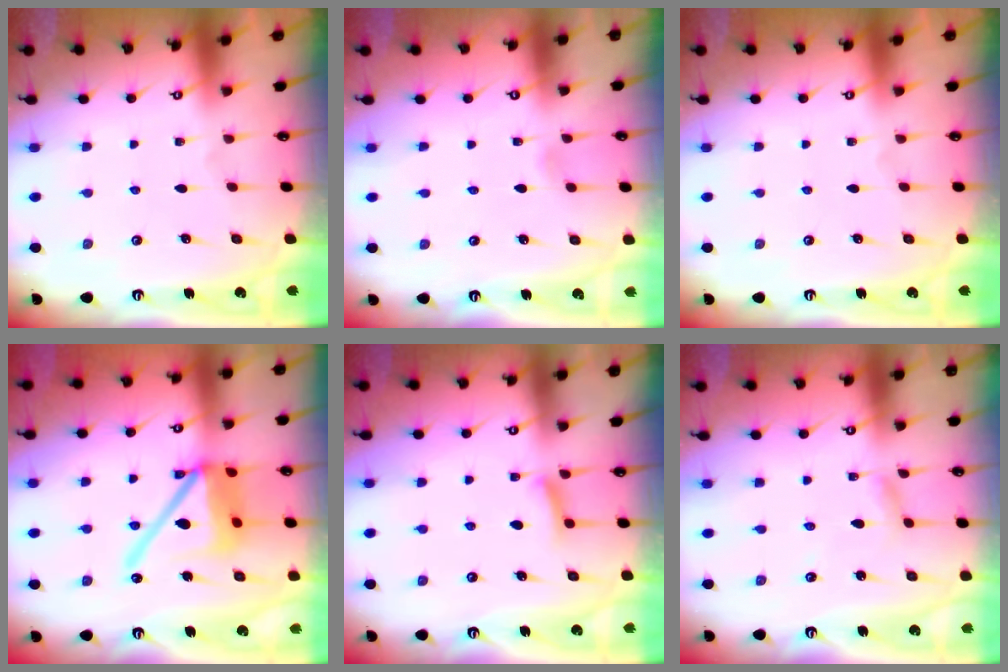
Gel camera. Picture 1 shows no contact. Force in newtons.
{"total": 2.0, "press": 2.0, "slide": 0.3}
{"total": 0.0}
{"total": 17.4, "press": 17.3, "slide": 1.9}
{"total": 5.5, "press": 5.4, "slide": 0.7}
{"total": 2.8, "press": 2.8, "slide": 0.1}